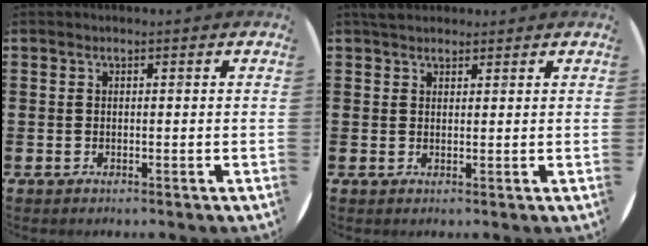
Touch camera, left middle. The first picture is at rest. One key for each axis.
{"total": 1.9, "fx": 1.7, "fy": 0.7, "fz": 0.4, "tx": -0.001, "ty": 0.003, "tz": 0.031}